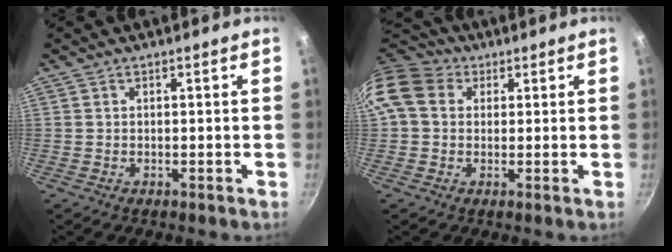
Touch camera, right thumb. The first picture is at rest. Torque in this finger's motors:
{"motor_torque": [2.33, 2.67, 1.69, 0.92, 0.32]}